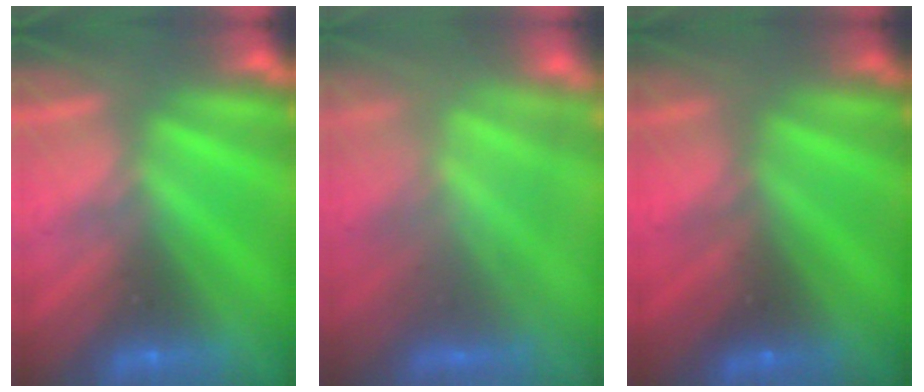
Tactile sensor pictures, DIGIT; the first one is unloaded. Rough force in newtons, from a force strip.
{"total": 4.3}
{"total": 2.1}